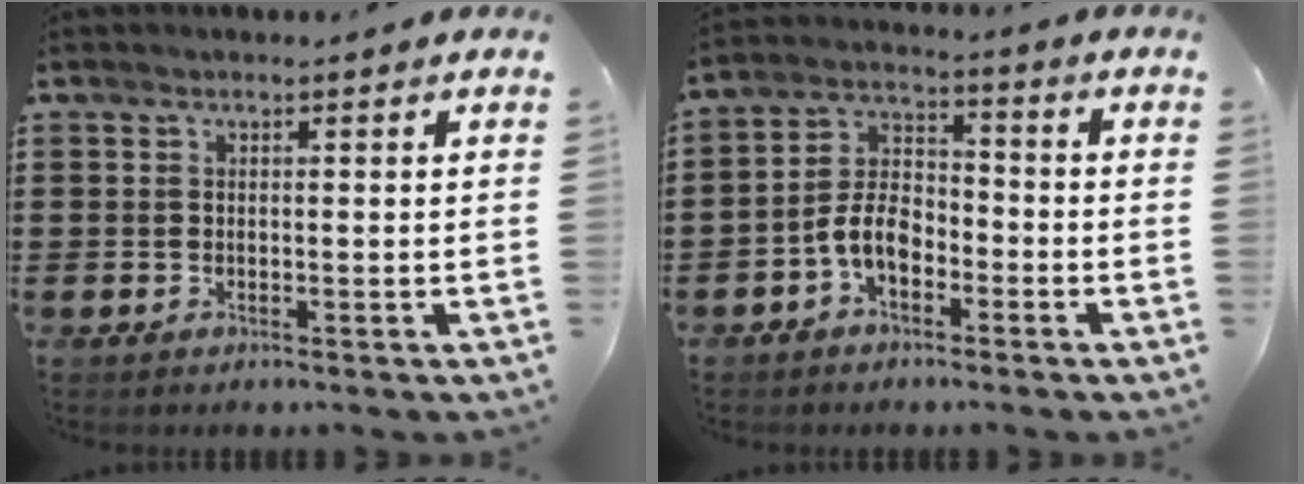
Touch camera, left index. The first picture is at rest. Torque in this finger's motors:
{"motor_torque": [1.10, 1.04, 0.37, 0.13]}